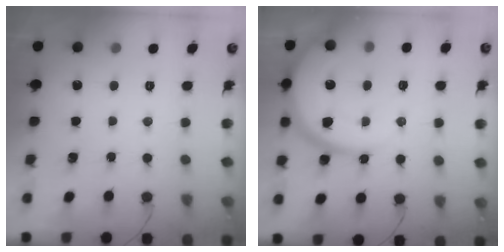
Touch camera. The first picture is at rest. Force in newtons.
{"total": 14.2, "press": 14.2, "slide": 1.2}